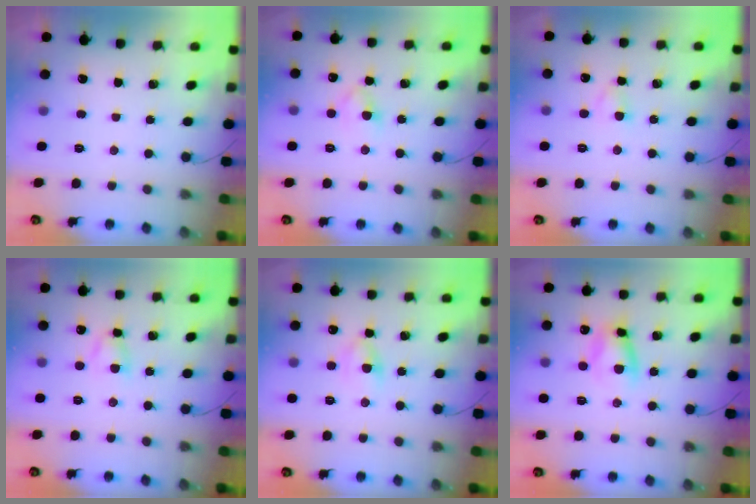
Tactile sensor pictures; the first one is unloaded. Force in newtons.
{"total": 3.5, "press": 3.2, "slide": 1.3}
{"total": 2.4, "press": 2.2, "slide": 1.0}
{"total": 3.7, "press": 3.6, "slide": 0.7}
{"total": 5.2, "press": 4.9, "slide": 1.7}
{"total": 8.0, "press": 7.8, "slide": 1.4}